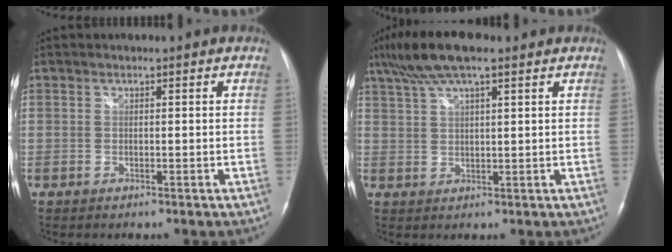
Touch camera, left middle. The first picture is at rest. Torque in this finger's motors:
{"motor_torque": [0.83, -0.68, 0.10, 0.05]}